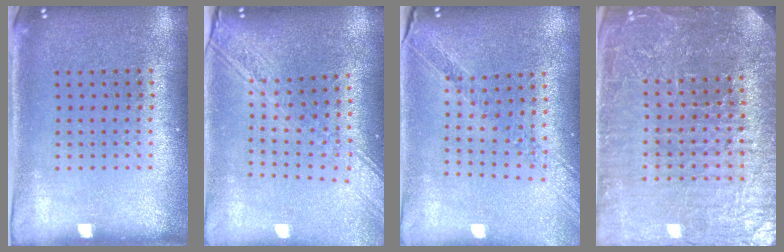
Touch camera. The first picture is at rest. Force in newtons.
{"total": 2.5, "press": 2.1, "slide": 1.4}
{"total": 1.2, "press": 1.2, "slide": 0.2}
{"total": 6.0, "press": 5.4, "slide": 2.8}